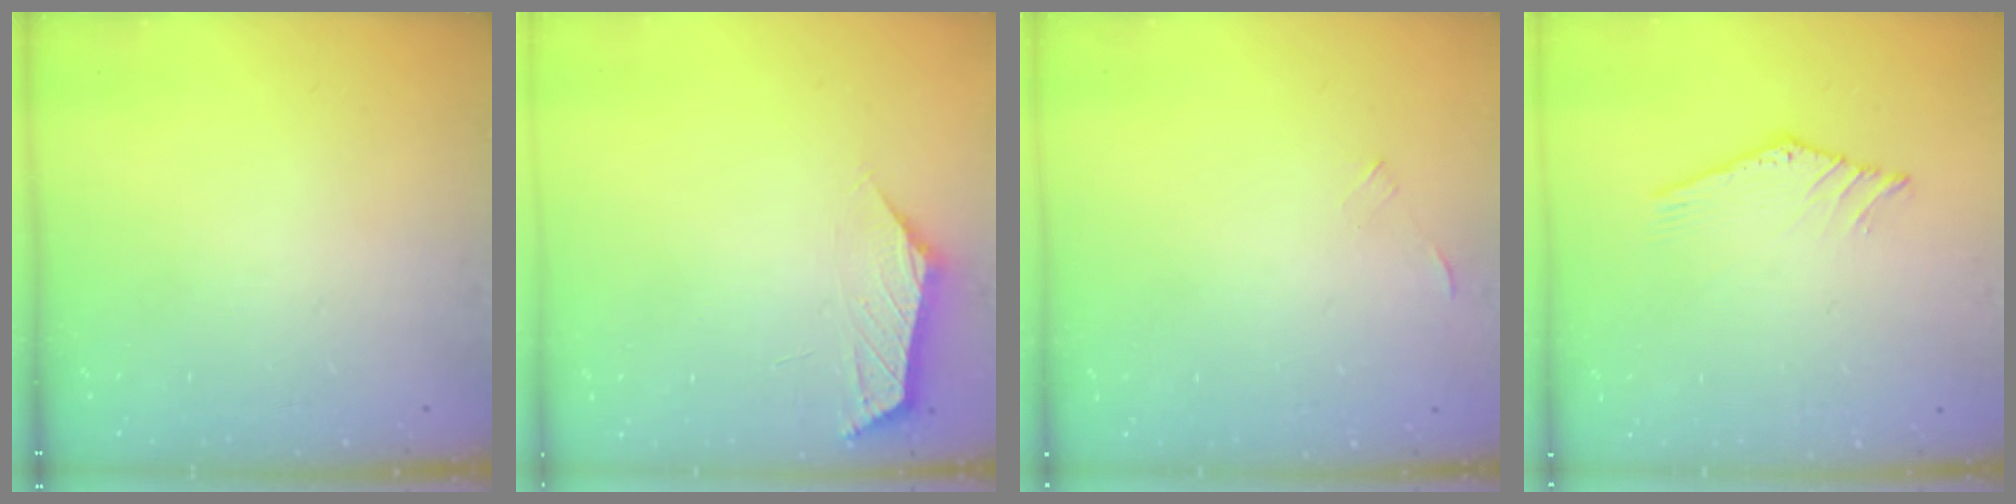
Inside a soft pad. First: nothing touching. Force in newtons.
{"total": 1.0, "press": 0.9, "slide": 0.4}
{"total": 0.0}
{"total": 0.0}